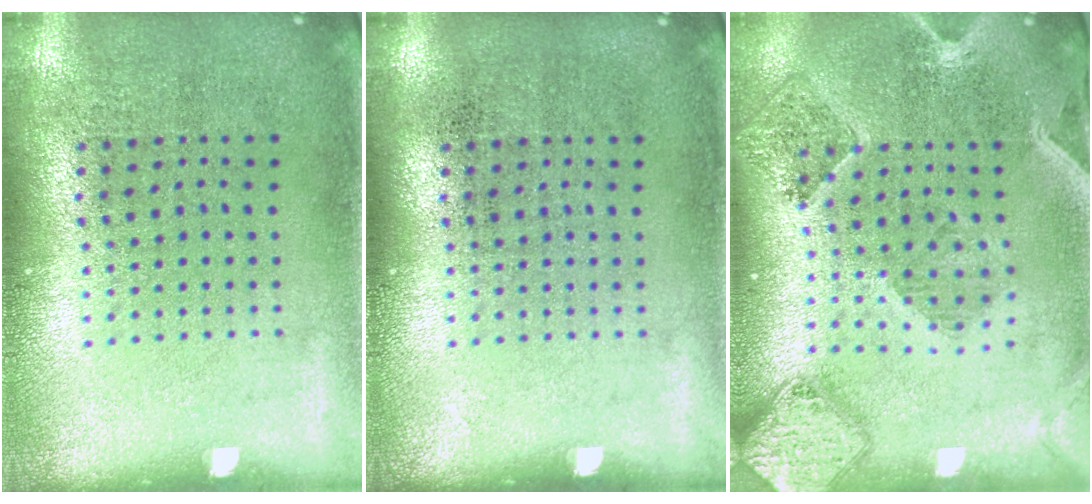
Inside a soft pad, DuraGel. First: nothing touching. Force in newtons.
{"total": 0.0}
{"total": 1.5, "press": 1.5, "slide": 0.3}